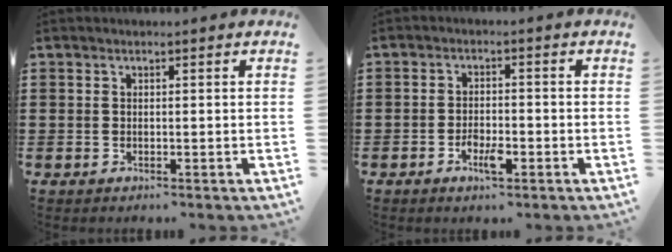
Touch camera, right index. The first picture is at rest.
{"total": 3.3, "force": [-1.7, 1.3, 2.5], "torque": [-0.051, 0.001, -0.032]}